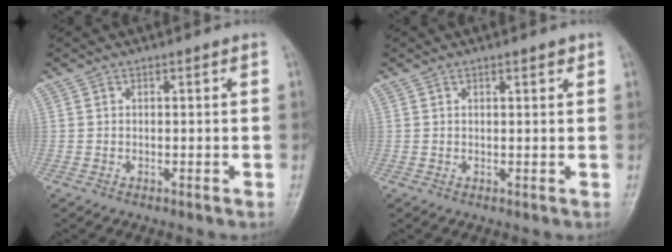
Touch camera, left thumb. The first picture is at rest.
{"total": 1.3, "force": [0.9, 0.4, 0.9], "torque": [-0.012, -0.003, 0.012]}